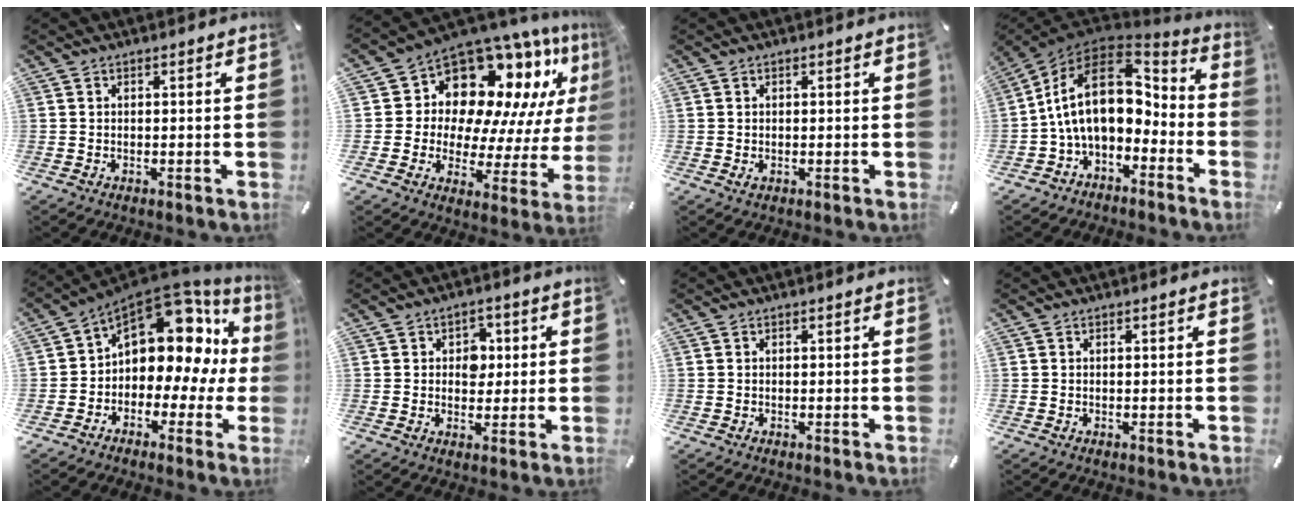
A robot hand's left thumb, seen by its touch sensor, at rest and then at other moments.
{"total": 14.1, "force": [9.9, 8.8, 5.1], "torque": [-0.091, -0.103, 0.172]}
{"total": 0.8, "force": [-0.1, 0.5, 0.6], "torque": [-0.012, 0.001, -0.002]}
{"total": 19.1, "force": [1.7, 12.3, 14.6], "torque": [-0.276, -0.006, 0.031]}
{"total": 14.9, "force": [5.8, 9.9, 9.5], "torque": [-0.141, -0.052, 0.094]}
{"total": 5.0, "force": [0.5, 4.3, 2.6], "torque": [-0.028, -0.002, 0.001]}
{"total": 0.0}
{"total": 0.0}